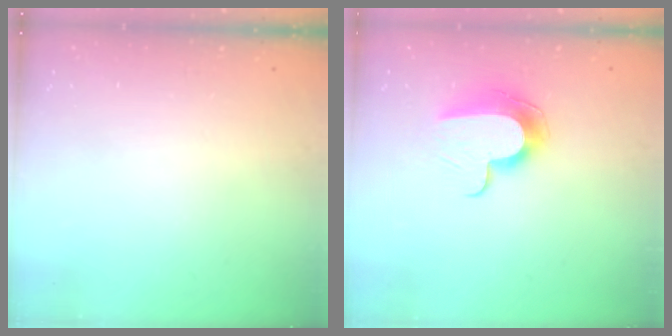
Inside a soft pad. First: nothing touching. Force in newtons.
{"total": 10.6, "press": 10.5, "slide": 0.4}